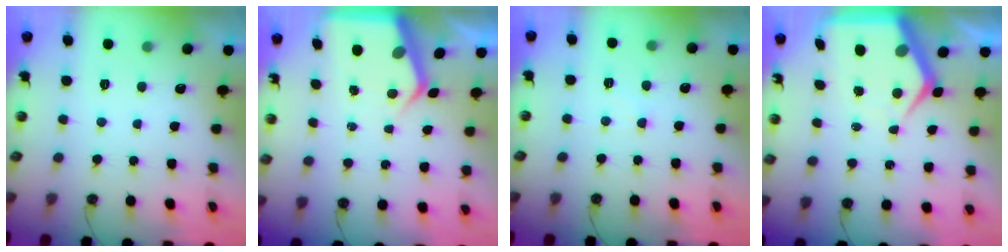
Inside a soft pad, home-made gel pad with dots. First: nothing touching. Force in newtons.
{"total": 5.2, "press": 5.2, "slide": 0.3}
{"total": 3.2, "press": 3.2, "slide": 0.5}
{"total": 9.4, "press": 9.4, "slide": 0.9}